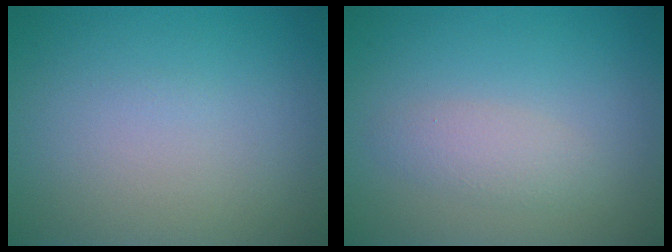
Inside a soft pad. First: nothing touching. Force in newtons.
{"total": 1.8, "press": 1.8, "slide": 0.0}